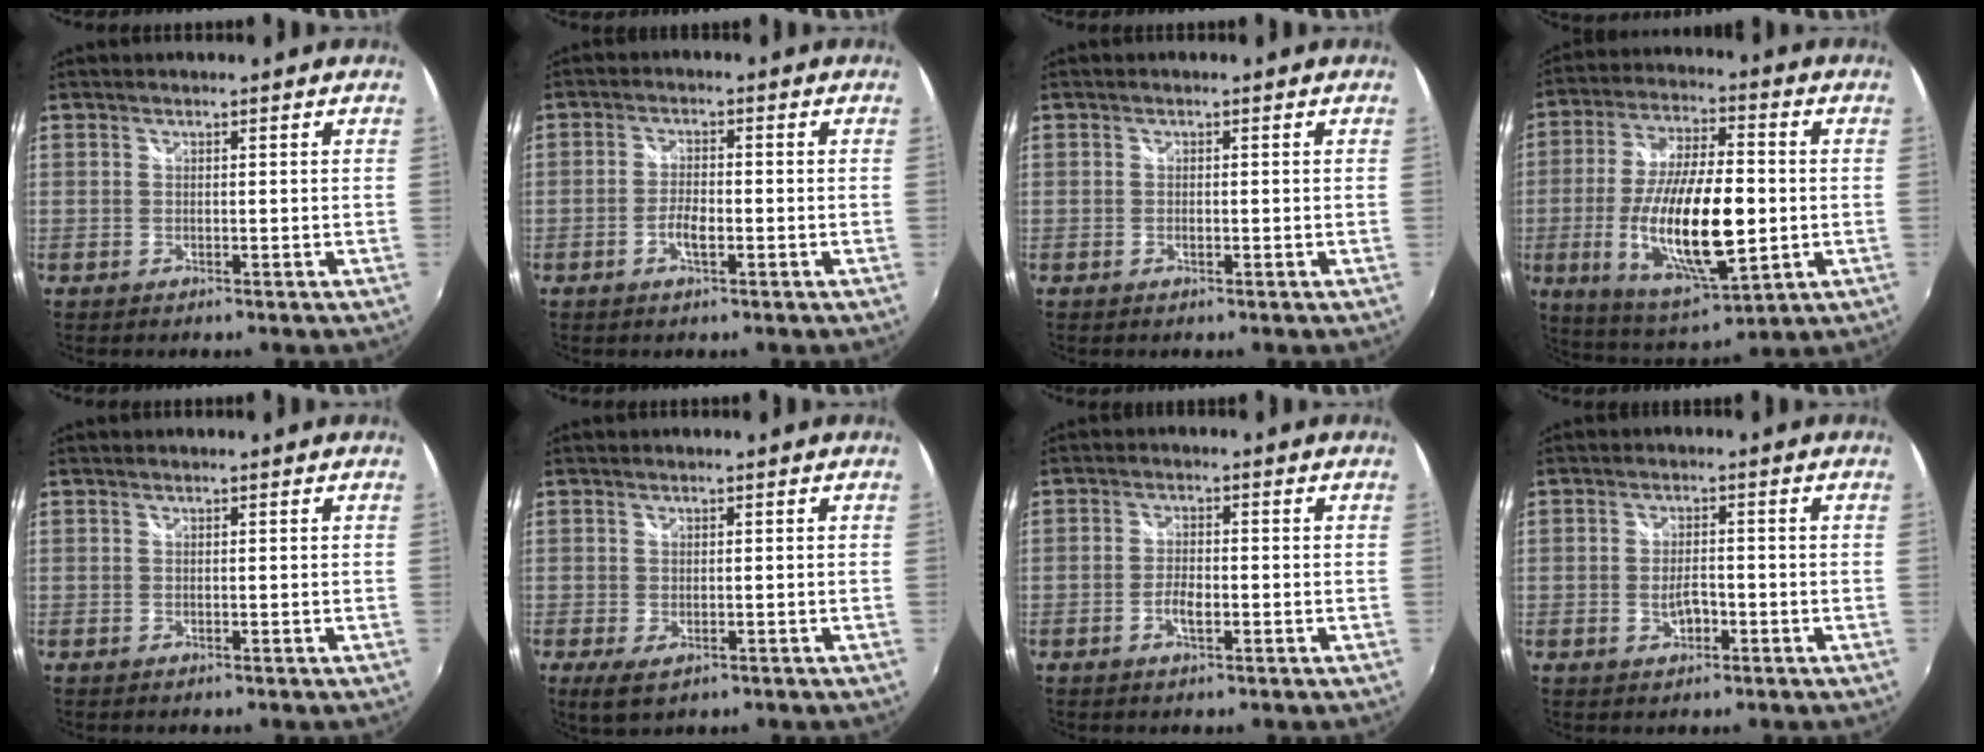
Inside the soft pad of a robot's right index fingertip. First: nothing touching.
{"total": 3.4, "force": [-1.5, 1.2, 2.9], "torque": [-0.063, 0.000, -0.028]}
{"total": 0.7, "force": [-0.3, 0.4, 0.5], "torque": [-0.011, -0.002, -0.005]}
{"total": 20.4, "force": [-3.2, 7.4, 18.7], "torque": [-0.365, -0.023, -0.045]}
{"total": 0.0}
{"total": 3.4, "force": [-1.4, 1.9, 2.5], "torque": [-0.051, -0.013, -0.019]}
{"total": 3.2, "force": [-1.3, 1.3, 2.6], "torque": [-0.056, -0.001, -0.025]}
{"total": 3.3, "force": [-1.2, 1.7, 2.5], "torque": [-0.048, -0.002, -0.019]}